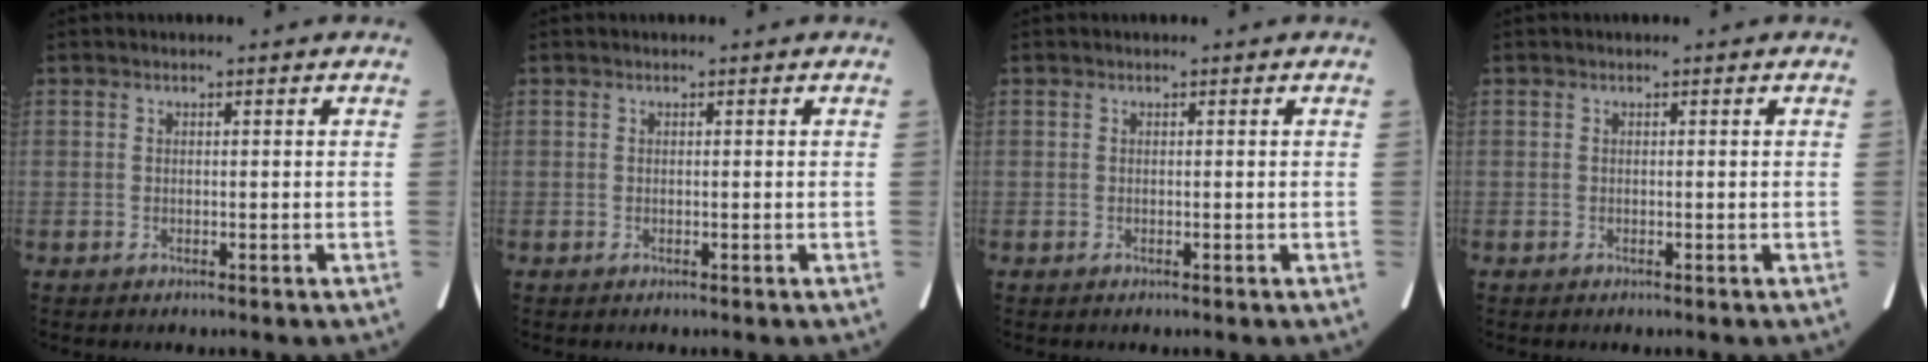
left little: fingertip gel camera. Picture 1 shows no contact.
{"total": 0.0}
{"total": 0.0}
{"total": 0.0}